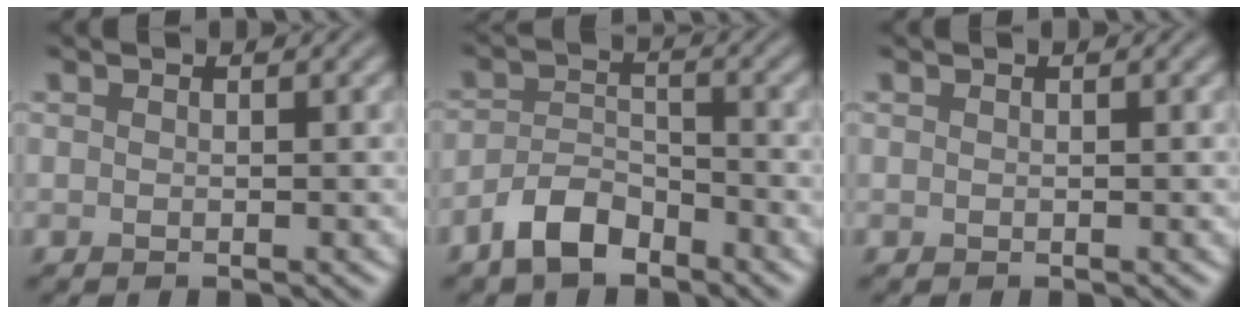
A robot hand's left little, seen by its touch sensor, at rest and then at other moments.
{"total": 3.8, "force": [-2.9, 1.6, 1.8], "torque": [-0.032, 0.006, -0.061]}
{"total": 0.0}